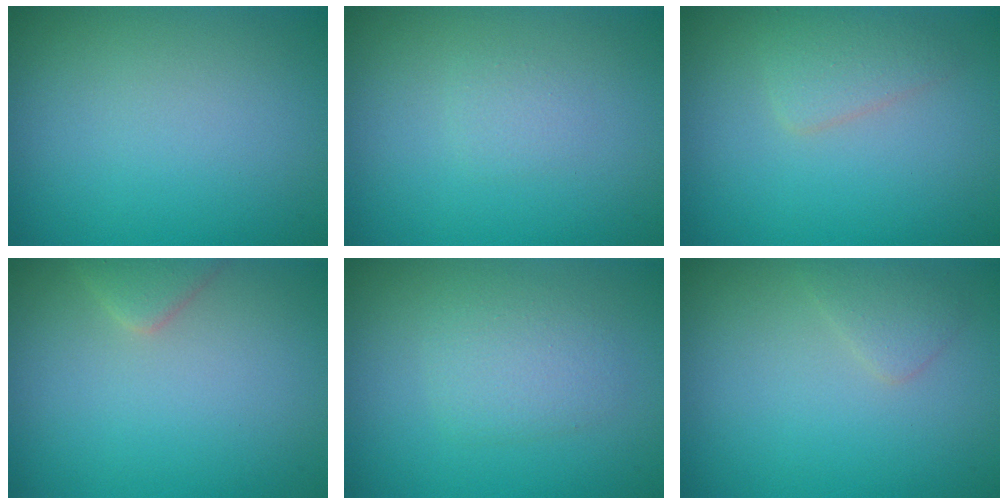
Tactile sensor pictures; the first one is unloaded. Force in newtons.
{"total": 0.8, "press": 0.8, "slide": 0.0}
{"total": 1.9, "press": 1.9, "slide": 0.0}
{"total": 1.7, "press": 1.7, "slide": 0.1}
{"total": 2.4, "press": 2.4, "slide": 0.2}
{"total": 1.2, "press": 1.2, "slide": 0.1}